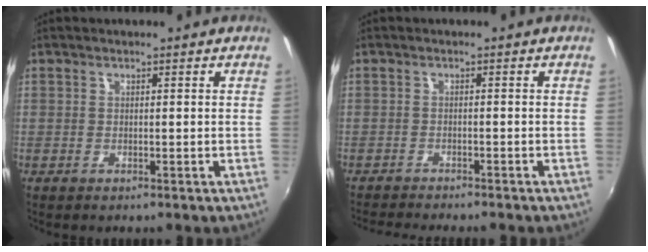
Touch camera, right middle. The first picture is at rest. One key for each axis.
{"total": 5.5, "fx": -5.2, "fy": 0.0, "fz": 1.8, "tx": -0.047, "ty": -0.018, "tz": -0.084}